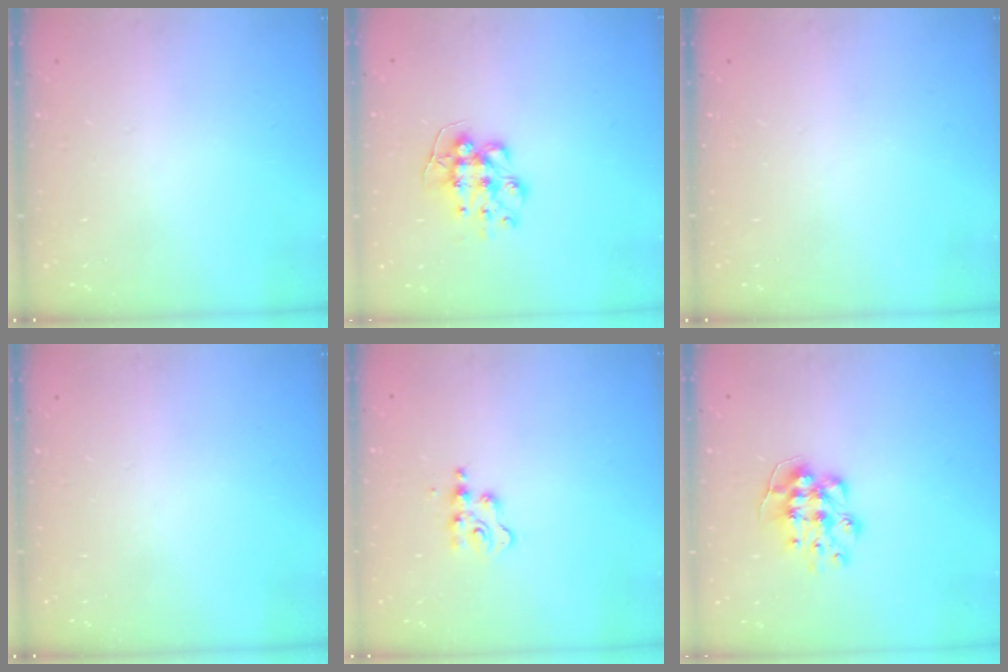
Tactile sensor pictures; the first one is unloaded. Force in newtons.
{"total": 8.9, "press": 8.9, "slide": 0.2}
{"total": 0.0}
{"total": 0.0}
{"total": 3.9, "press": 3.8, "slide": 0.6}
{"total": 9.1, "press": 9.1, "slide": 0.3}